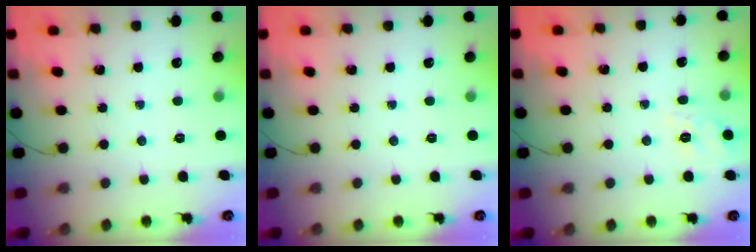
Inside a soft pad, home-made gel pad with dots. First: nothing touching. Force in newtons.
{"total": 0.0}
{"total": 2.3, "press": 2.0, "slide": 1.3}